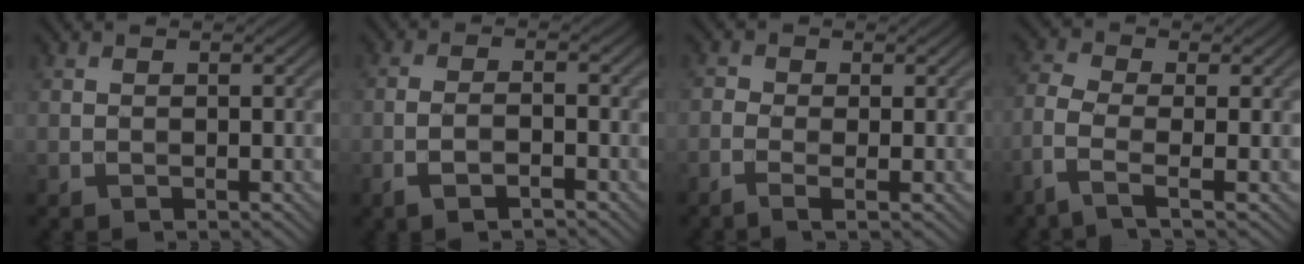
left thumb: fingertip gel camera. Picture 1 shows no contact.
{"total": 3.4, "force": [-2.0, 0.8, 2.6], "torque": [-0.055, 0.003, -0.044]}
{"total": 2.1, "force": [-0.9, 0.6, 1.8], "torque": [-0.043, 0.000, -0.025]}
{"total": 4.7, "force": [-2.2, 1.5, 3.8], "torque": [-0.095, -0.001, -0.062]}